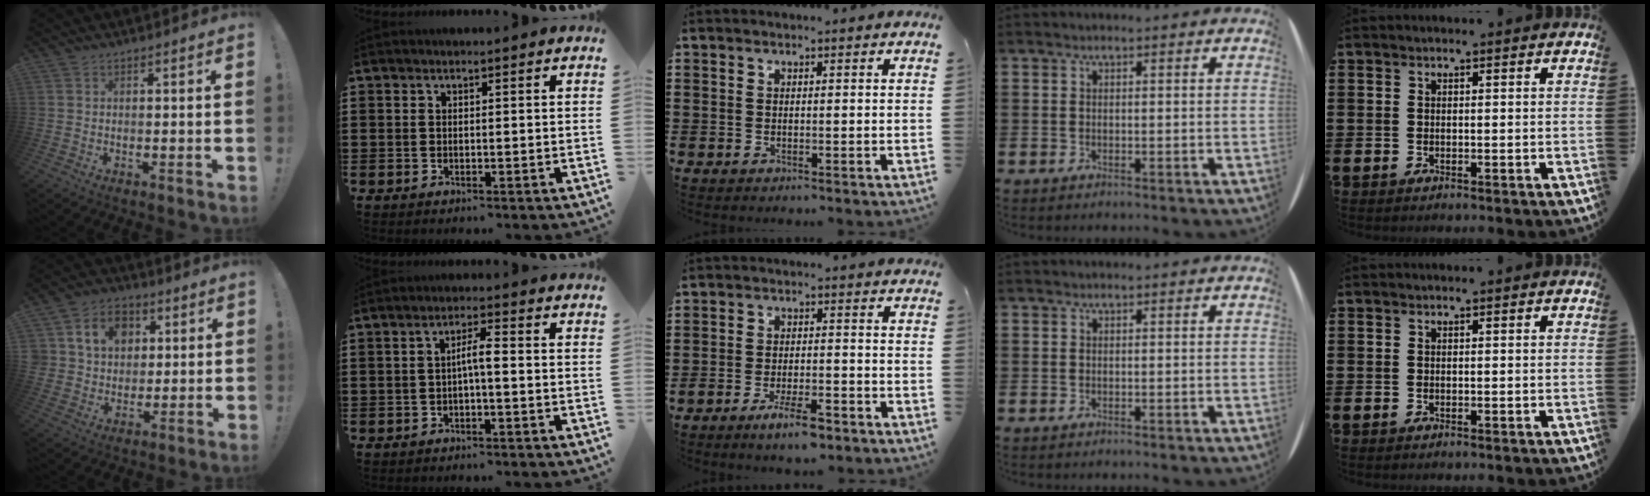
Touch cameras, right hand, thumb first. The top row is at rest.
{"thumb": {"total": 12.0, "force": [4.4, 9.9, 5.1], "torque": [-0.081, -0.009, 0.089]}, "index": {"total": 3.1, "force": [-0.5, 0.5, 3.1], "torque": [-0.059, 0.005, -0.012]}, "middle": {"total": 5.4, "force": [-3.7, 1.0, 3.8], "torque": [-0.074, -0.001, -0.066]}}